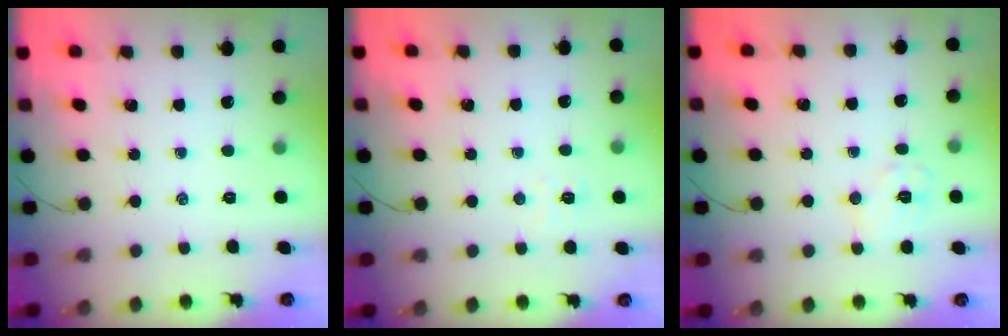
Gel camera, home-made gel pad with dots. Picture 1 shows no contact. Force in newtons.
{"total": 3.0, "press": 2.9, "slide": 0.9}
{"total": 6.8, "press": 6.8, "slide": 1.0}